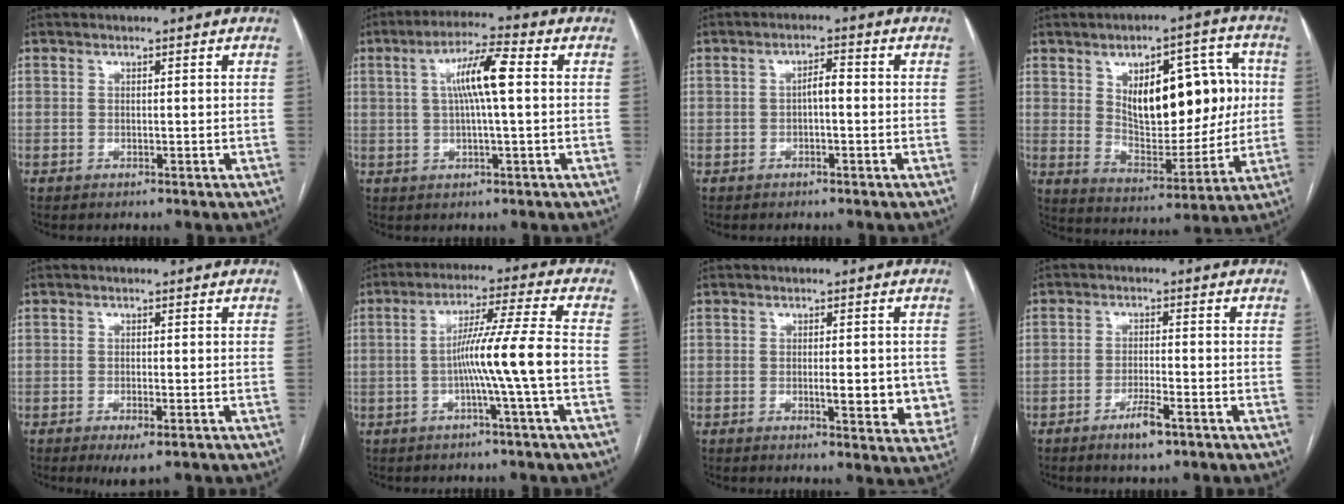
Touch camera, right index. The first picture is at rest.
{"total": 8.0, "force": [1.4, 0.6, 7.8], "torque": [-0.146, 0.015, 0.022]}
{"total": 2.3, "force": [-0.2, 0.7, 2.2], "torque": [-0.037, 0.008, -0.003]}
{"total": 16.8, "force": [3.5, 7.8, 14.5], "torque": [-0.209, 0.025, 0.065]}
{"total": 2.9, "force": [-1.5, 0.6, 2.4], "torque": [-0.034, -0.006, -0.019]}
{"total": 9.4, "force": [-1.9, -1.9, 9.0], "torque": [-0.157, 0.011, -0.034]}
{"total": 6.5, "force": [-0.7, 2.1, 6.1], "torque": [-0.070, -0.008, -0.008]}
{"total": 4.0, "force": [-2.5, 0.5, 3.1], "torque": [-0.061, -0.004, -0.042]}